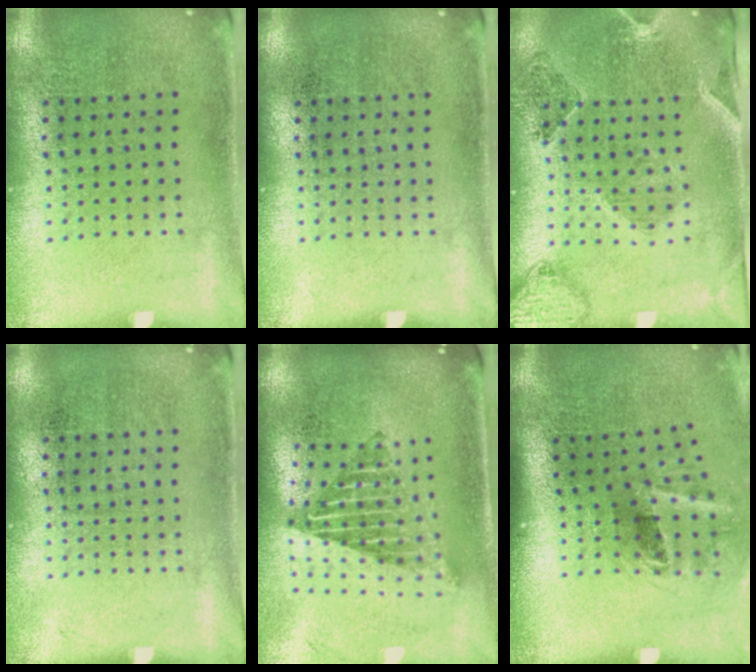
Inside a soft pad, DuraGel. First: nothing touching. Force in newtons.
{"total": 0.0}
{"total": 0.9, "press": 0.9, "slide": 0.2}
{"total": 0.0}
{"total": 2.2, "press": 1.6, "slide": 1.4}
{"total": 2.2, "press": 1.3, "slide": 1.7}